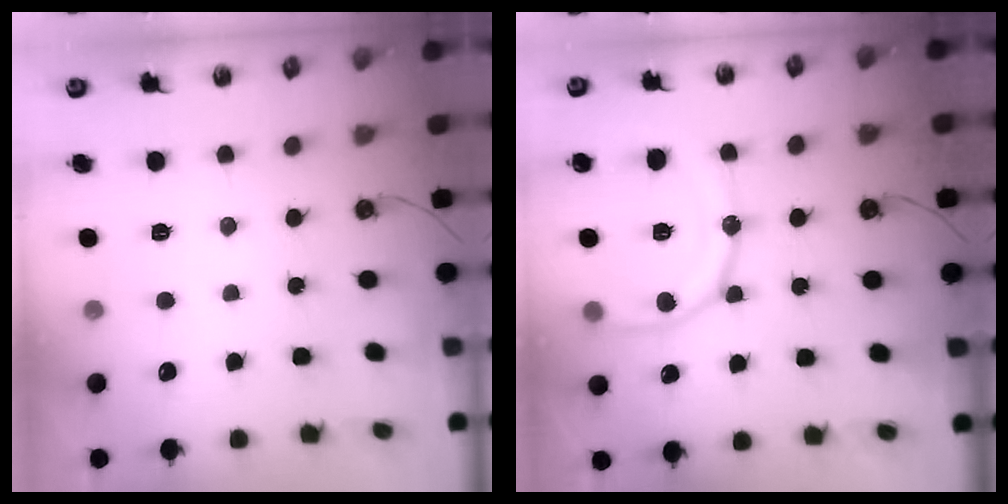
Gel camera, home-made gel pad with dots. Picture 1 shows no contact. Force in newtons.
{"total": 15.8, "press": 15.7, "slide": 1.7}